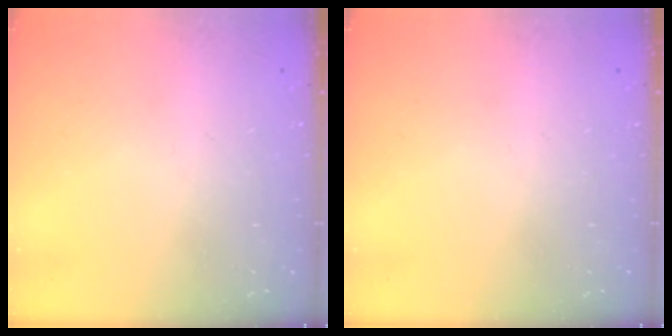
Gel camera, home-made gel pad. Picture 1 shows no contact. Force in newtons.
{"total": 0.0}